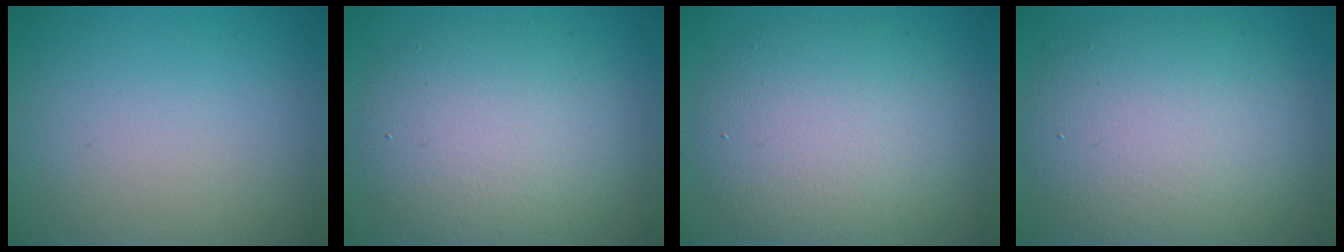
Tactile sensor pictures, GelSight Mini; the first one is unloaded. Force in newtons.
{"total": 7.4, "press": 7.4, "slide": 0.4}
{"total": 7.9, "press": 7.9, "slide": 0.5}
{"total": 9.4, "press": 9.3, "slide": 0.6}